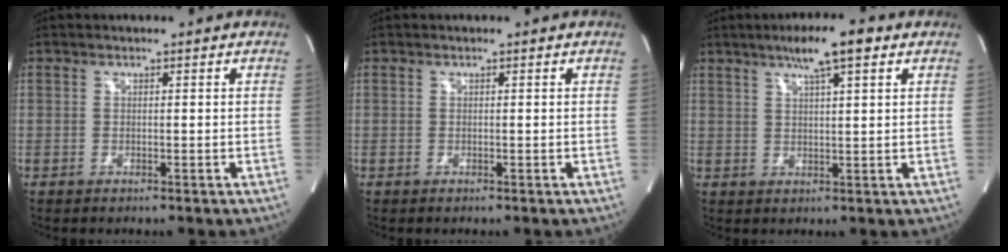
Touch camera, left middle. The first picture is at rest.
{"total": 0.0}
{"total": 7.1, "force": [4.3, 0.6, 5.7], "torque": [-0.096, 0.013, 0.067]}